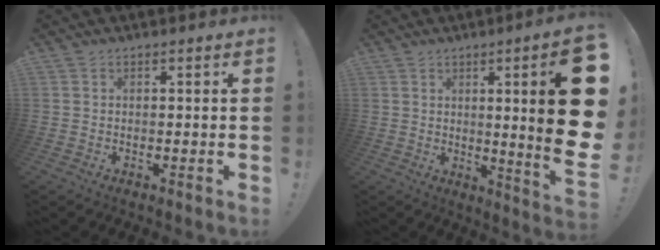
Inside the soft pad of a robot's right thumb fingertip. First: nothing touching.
{"total": 19.5, "force": [3.4, 1.8, 19.1], "torque": [-0.269, -0.035, 0.046]}